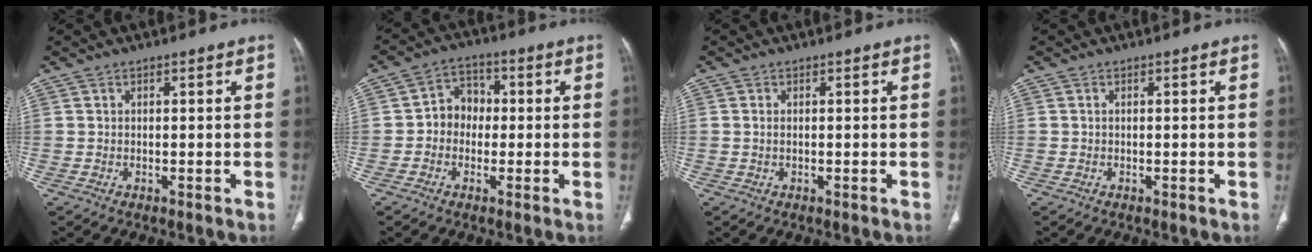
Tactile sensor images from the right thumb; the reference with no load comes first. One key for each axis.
{"total": 6.2, "fx": -0.5, "fy": 5.4, "fz": 3.2, "tx": -0.022, "ty": 0.023, "tz": -0.022}
{"total": 0.7, "fx": 0.0, "fy": 0.4, "fz": 0.6, "tx": -0.016, "ty": 0.000, "tz": 0.000}
{"total": 0.0}